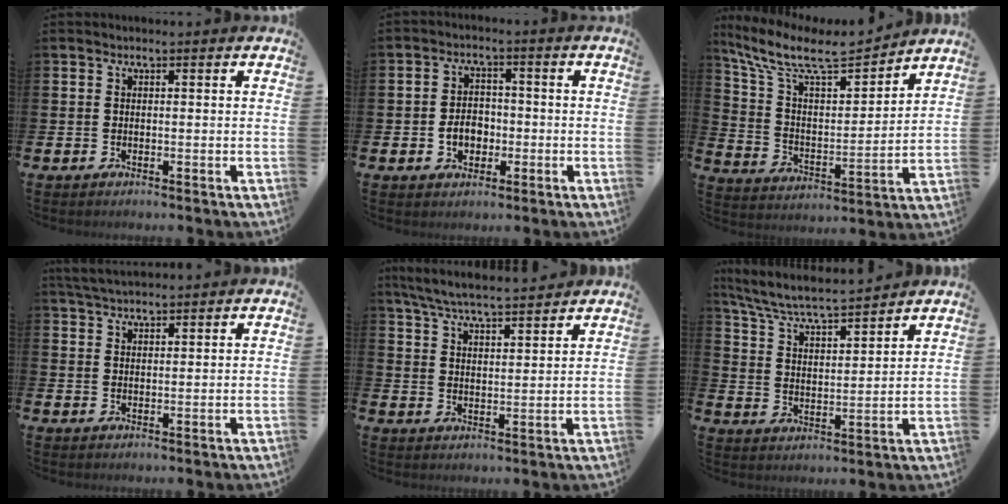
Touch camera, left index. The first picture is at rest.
{"total": 3.9, "force": [-0.9, 3.0, 2.3], "torque": [-0.028, -0.002, -0.025]}
{"total": 10.5, "force": [9.0, 2.8, 4.7], "torque": [-0.124, -0.057, 0.153]}
{"total": 3.5, "force": [3.4, 0.6, 0.9], "torque": [-0.020, -0.014, 0.063]}
{"total": 6.4, "force": [6.2, 0.3, 1.7], "torque": [-0.055, -0.033, 0.110]}
{"total": 6.5, "force": [6.1, 0.5, 2.0], "torque": [-0.066, -0.048, 0.103]}